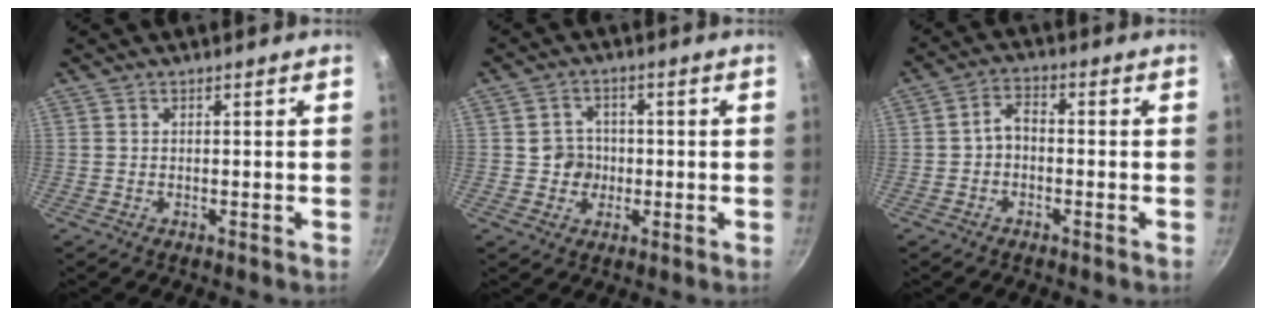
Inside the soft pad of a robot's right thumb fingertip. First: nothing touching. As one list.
[{"total": 4.7, "force": [-0.4, 4.4, 1.5], "torque": [0.005, 0.008, -0.010]}, {"total": 3.9, "force": [-0.9, 2.7, 2.6], "torque": [-0.038, 0.021, -0.024]}]